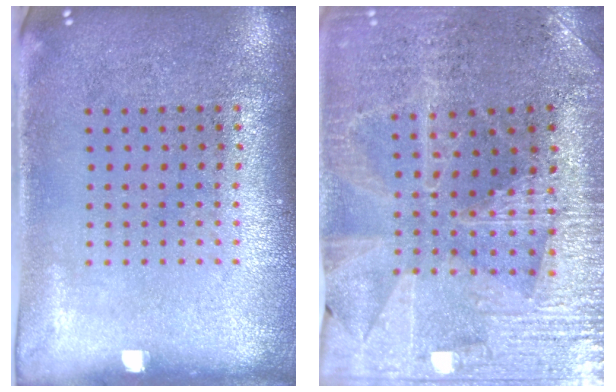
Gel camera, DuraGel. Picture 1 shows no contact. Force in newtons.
{"total": 3.0, "press": 2.9, "slide": 0.4}